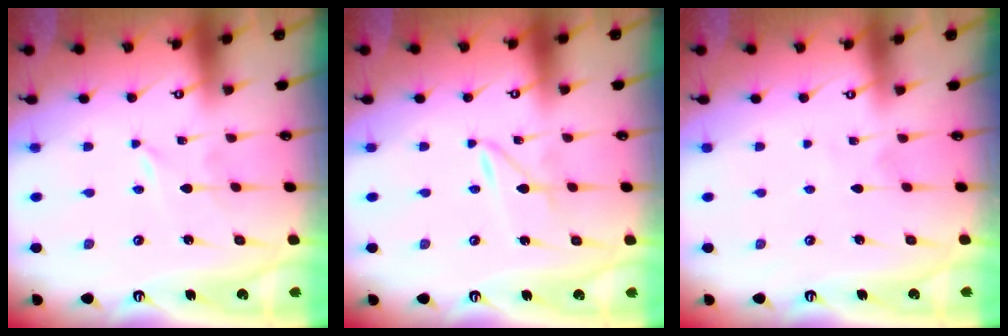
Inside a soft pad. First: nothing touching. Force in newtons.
{"total": 1.9, "press": 1.9, "slide": 0.1}
{"total": 2.2, "press": 2.2, "slide": 0.3}